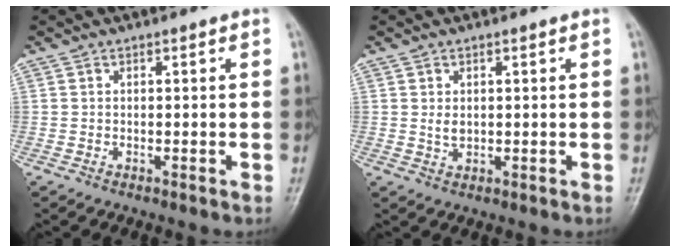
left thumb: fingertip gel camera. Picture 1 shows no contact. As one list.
[{"total": 1.8, "force": [0.3, 1.2, 1.4], "torque": [-0.020, -0.004, 0.009]}]